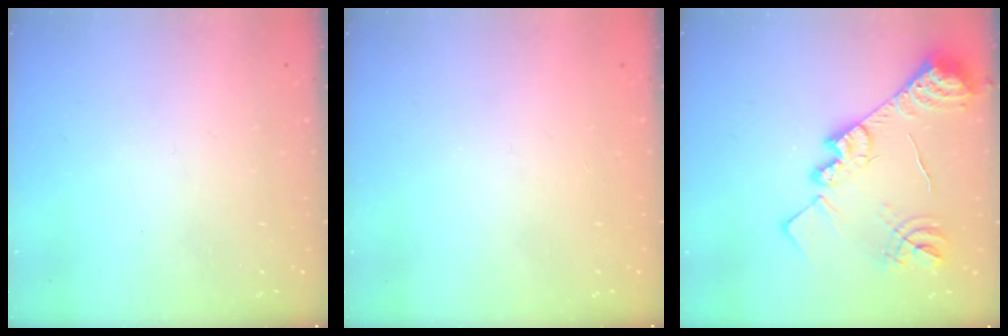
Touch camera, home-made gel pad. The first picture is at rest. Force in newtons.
{"total": 1.4, "press": 1.2, "slide": 0.8}
{"total": 20.4, "press": 20.4, "slide": 1.3}